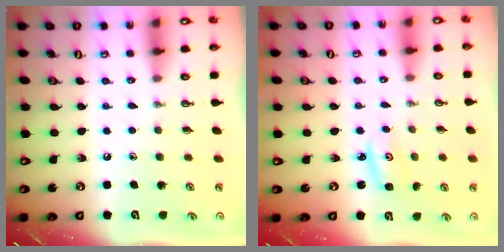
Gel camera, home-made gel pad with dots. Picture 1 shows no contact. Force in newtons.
{"total": 2.8, "press": 2.8, "slide": 0.3}